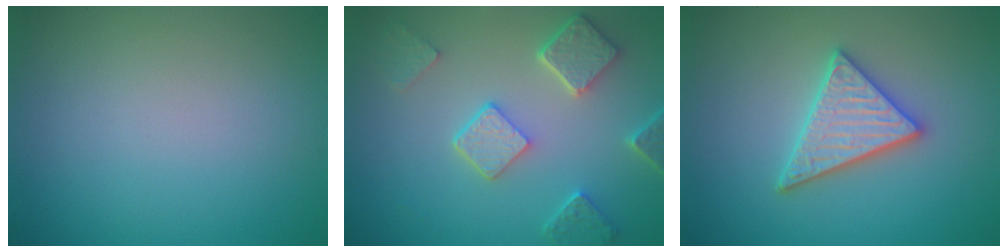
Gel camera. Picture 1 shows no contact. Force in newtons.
{"total": 4.9, "press": 3.9, "slide": 3.0}
{"total": 3.6, "press": 3.5, "slide": 0.6}